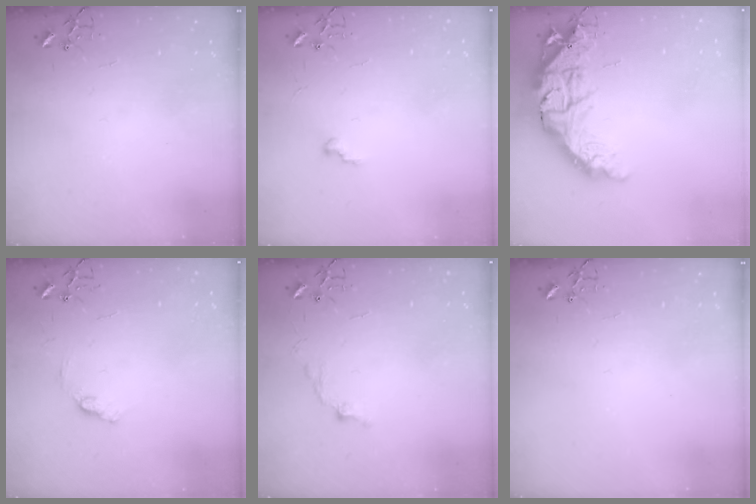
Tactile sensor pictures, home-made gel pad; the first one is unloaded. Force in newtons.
{"total": 5.7, "press": 5.7, "slide": 0.5}
{"total": 21.4, "press": 21.3, "slide": 2.0}
{"total": 7.2, "press": 7.1, "slide": 0.8}
{"total": 6.7, "press": 6.7, "slide": 0.9}
{"total": 0.0}